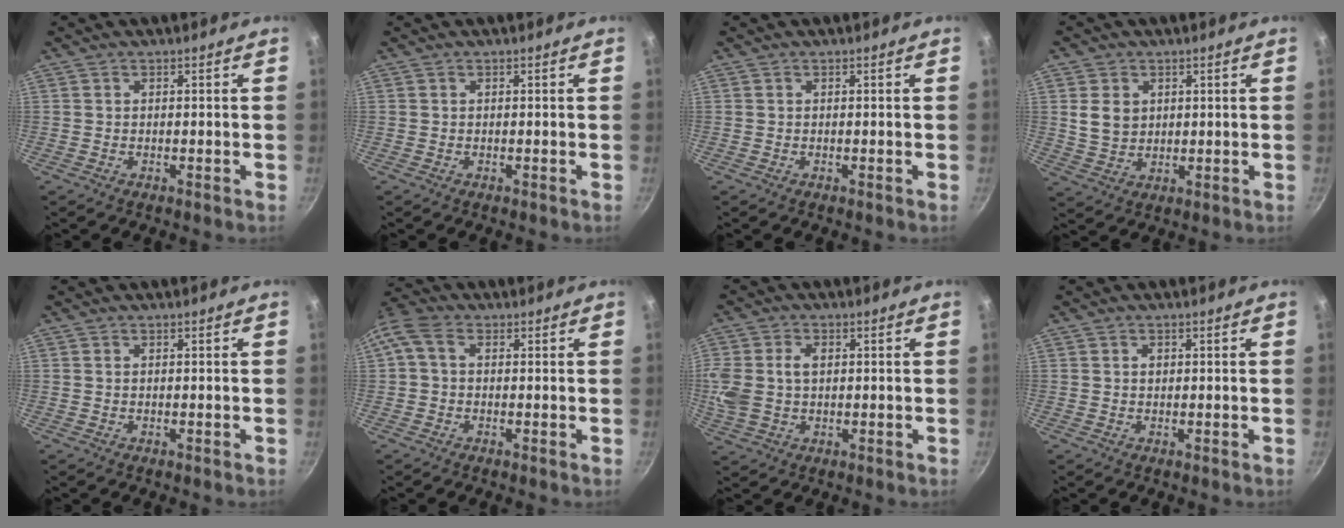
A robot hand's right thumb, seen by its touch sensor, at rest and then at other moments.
{"total": 0.0}
{"total": 0.0}
{"total": 5.8, "force": [1.4, 4.7, 3.1], "torque": [-0.042, -0.008, 0.031]}
{"total": 0.0}
{"total": 6.6, "force": [1.1, 4.8, 4.4], "torque": [-0.102, 0.025, 0.008]}
{"total": 10.5, "force": [1.3, 7.6, 7.2], "torque": [-0.156, 0.011, 0.025]}
{"total": 1.0, "force": [0.3, 0.8, 0.6], "torque": [-0.007, 0.002, 0.004]}